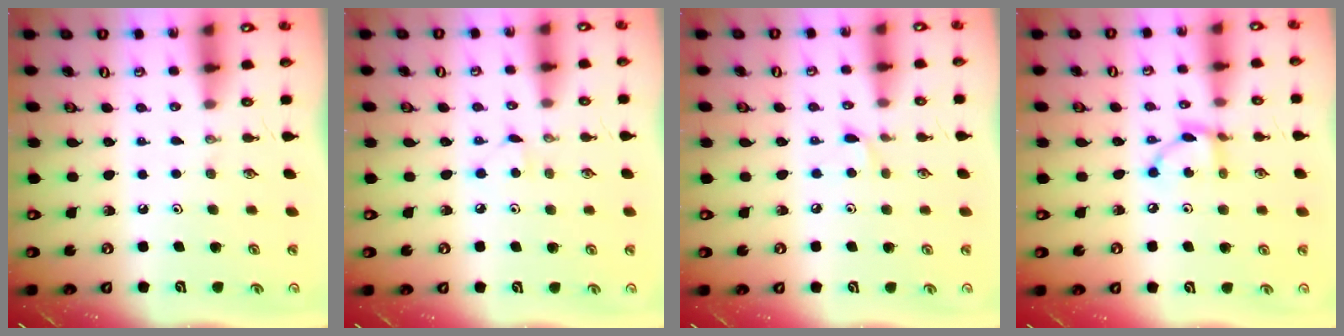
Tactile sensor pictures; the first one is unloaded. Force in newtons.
{"total": 3.1, "press": 3.1, "slide": 0.4}
{"total": 5.0, "press": 5.0, "slide": 0.5}
{"total": 6.8, "press": 6.8, "slide": 0.2}